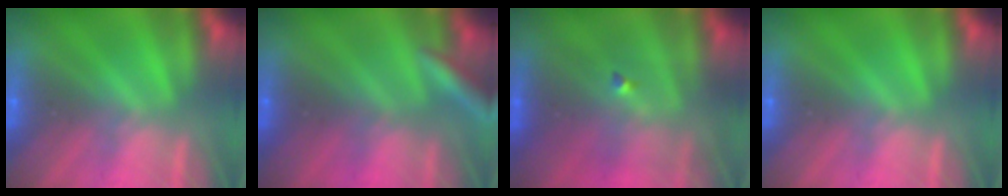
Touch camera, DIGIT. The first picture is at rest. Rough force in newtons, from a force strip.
{"total": 3.0}
{"total": 4.5}
{"total": 0.0}